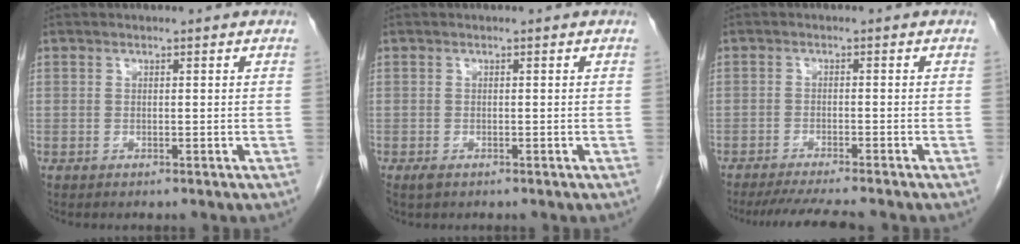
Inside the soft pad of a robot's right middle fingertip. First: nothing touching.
{"total": 1.1, "force": [-0.7, 0.5, 0.7], "torque": [-0.016, -0.002, -0.007]}
{"total": 7.7, "force": [-6.8, -0.1, 3.6], "torque": [-0.050, -0.019, -0.106]}